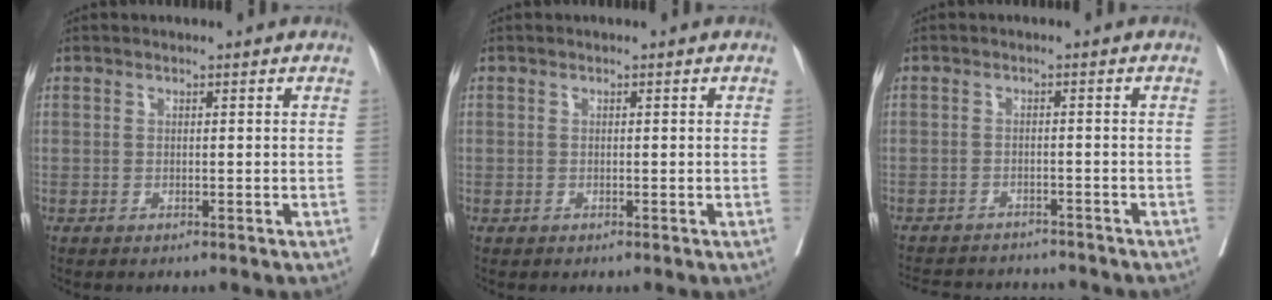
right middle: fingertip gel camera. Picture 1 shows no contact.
{"total": 0.0}
{"total": 10.5, "force": [-9.9, 2.2, 2.4], "torque": [-0.044, 0.007, -0.132]}